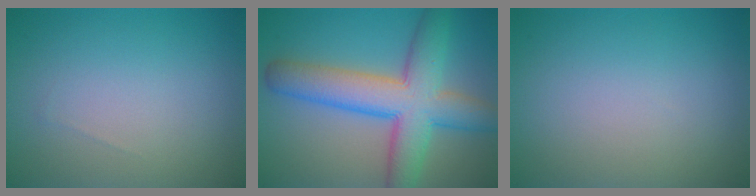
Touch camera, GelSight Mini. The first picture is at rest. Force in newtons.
{"total": 9.1, "press": 9.1, "slide": 0.2}
{"total": 0.0}